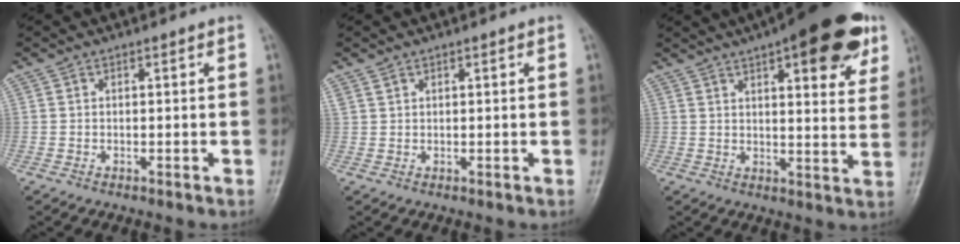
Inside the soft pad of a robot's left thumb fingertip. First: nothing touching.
{"total": 0.8, "force": [0.7, 0.3, 0.2], "torque": [0.001, -0.002, 0.013]}
{"total": 18.7, "force": [10.0, 6.1, 14.6], "torque": [-0.167, -0.021, 0.132]}